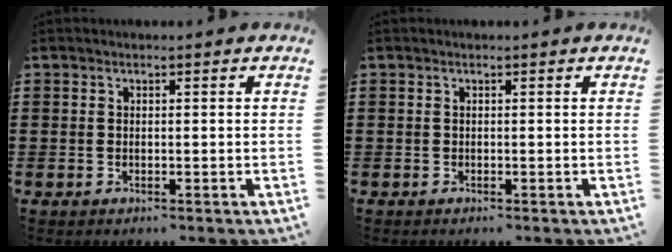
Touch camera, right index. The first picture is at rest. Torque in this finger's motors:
{"motor_torque": [-0.25, -0.35, -0.03, -0.04]}